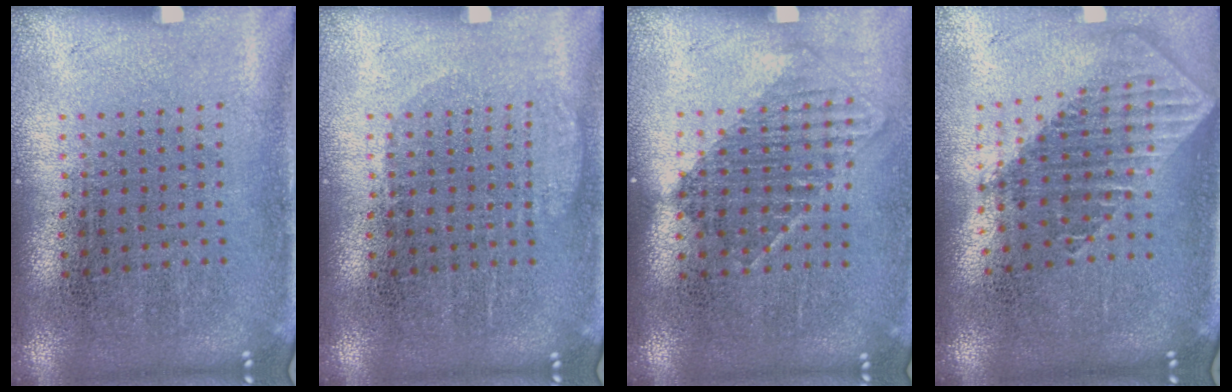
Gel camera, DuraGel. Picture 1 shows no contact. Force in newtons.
{"total": 0.9, "press": 0.9, "slide": 0.3}
{"total": 1.3, "press": 1.1, "slide": 0.7}
{"total": 1.8, "press": 1.5, "slide": 1.0}